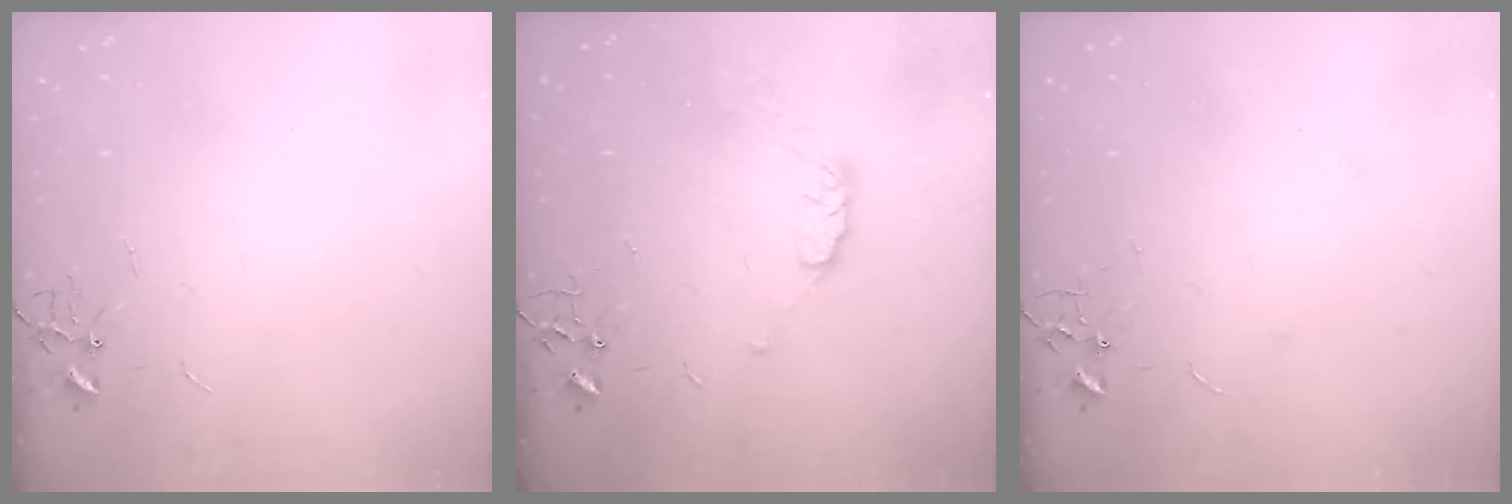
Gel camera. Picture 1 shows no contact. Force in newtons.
{"total": 7.1, "press": 7.0, "slide": 1.1}
{"total": 3.1, "press": 3.1, "slide": 0.3}